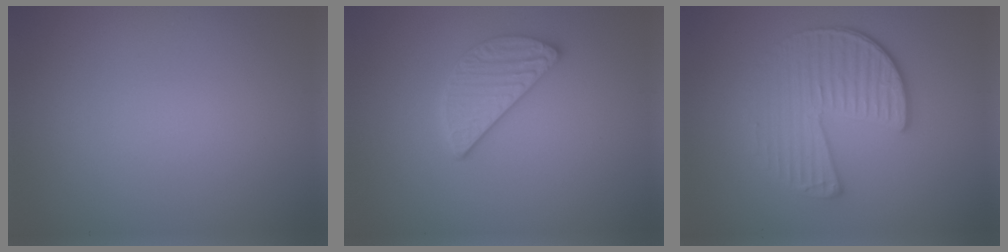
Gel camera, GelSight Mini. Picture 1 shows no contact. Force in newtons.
{"total": 2.9, "press": 2.6, "slide": 1.3}
{"total": 4.6, "press": 3.8, "slide": 2.5}